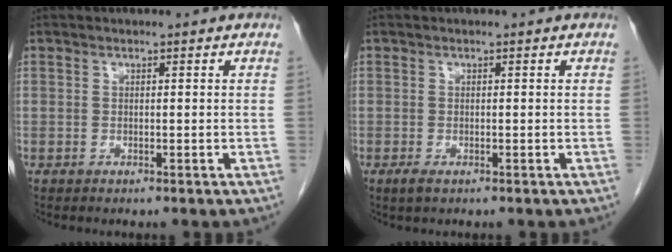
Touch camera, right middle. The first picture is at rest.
{"total": 1.3, "force": [-0.8, 0.5, 1.0], "torque": [-0.023, -0.003, -0.011]}